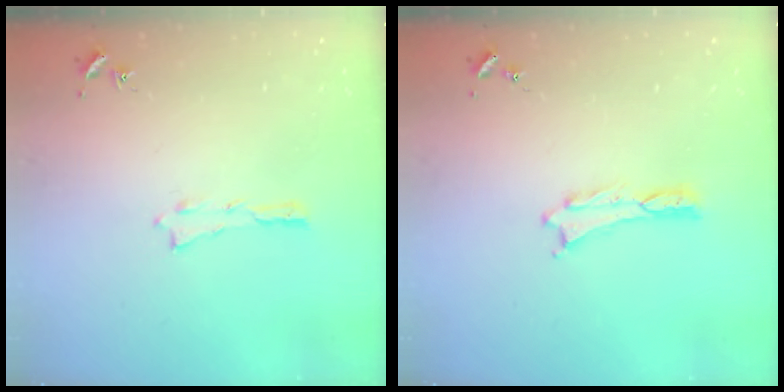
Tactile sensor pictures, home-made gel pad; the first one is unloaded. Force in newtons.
{"total": 0.0}